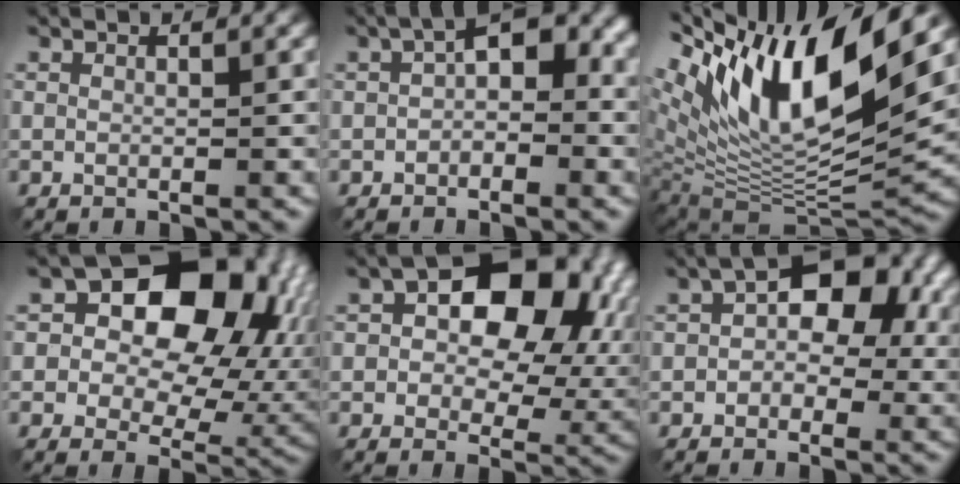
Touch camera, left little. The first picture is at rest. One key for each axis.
{"total": 5.1, "fx": 0.8, "fy": 2.7, "fz": 4.2, "tx": -0.061, "ty": 0.015, "tz": 0.000}
{"total": 15.3, "fx": 6.0, "fy": 5.7, "fz": 12.9, "tx": -0.244, "ty": 0.007, "tz": 0.099}
{"total": 13.7, "fx": 3.3, "fy": 9.6, "fz": 9.2, "tx": -0.099, "ty": 0.013, "tz": 0.040}
{"total": 12.7, "fx": 2.8, "fy": 8.0, "fz": 9.5, "tx": -0.118, "ty": 0.001, "tz": 0.039}
{"total": 9.0, "fx": 2.2, "fy": 5.9, "fz": 6.5, "tx": -0.074, "ty": 0.008, "tz": 0.018}